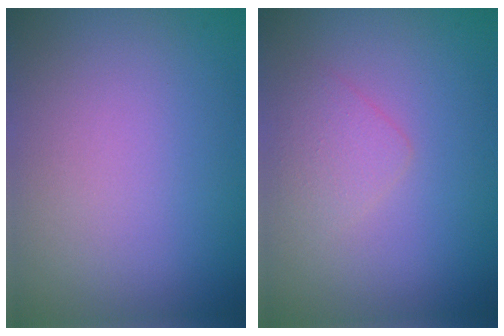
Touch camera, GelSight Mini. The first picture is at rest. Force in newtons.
{"total": 1.8, "press": 1.8, "slide": 0.0}